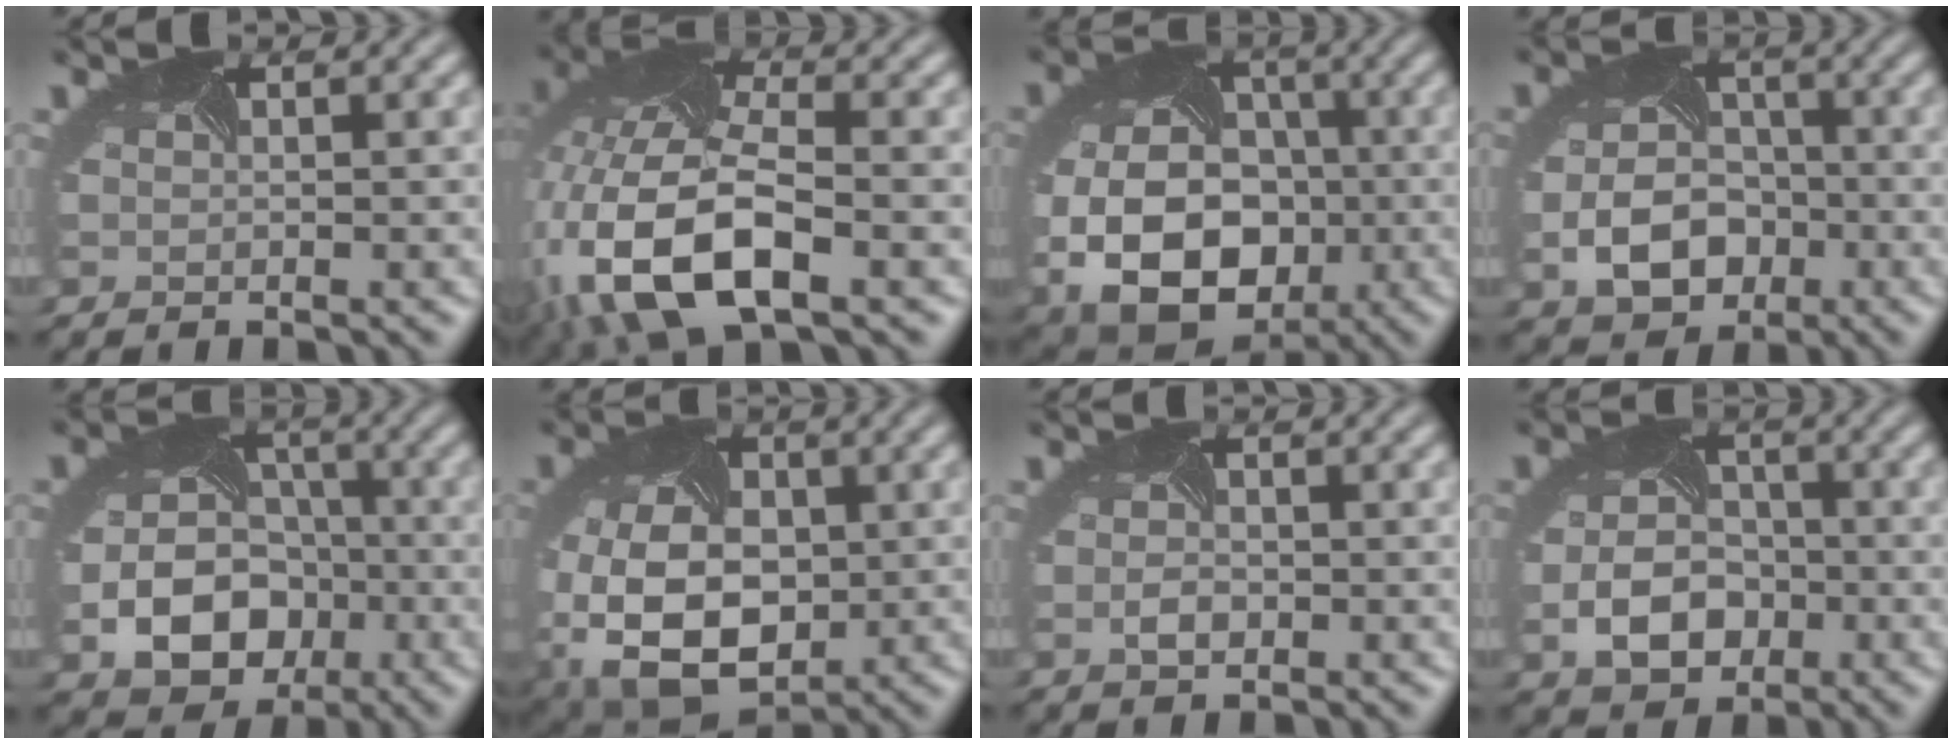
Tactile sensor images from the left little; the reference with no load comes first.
{"total": 12.7, "force": [-4.6, 6.6, 9.8], "torque": [-0.223, -0.024, -0.077]}
{"total": 14.4, "force": [-2.7, 10.9, 9.0], "torque": [-0.159, -0.046, -0.038]}
{"total": 6.2, "force": [-2.0, 4.7, 3.6], "torque": [-0.075, -0.020, -0.029]}
{"total": 8.1, "force": [-2.6, 6.3, 4.4], "torque": [-0.083, -0.031, -0.034]}
{"total": 13.4, "force": [-2.8, 9.4, 9.1], "torque": [-0.179, -0.038, -0.036]}
{"total": 1.3, "force": [-0.6, 0.9, 0.8], "torque": [-0.023, -0.005, -0.009]}
{"total": 5.5, "force": [-1.7, 4.0, 3.3], "torque": [-0.069, -0.017, -0.026]}